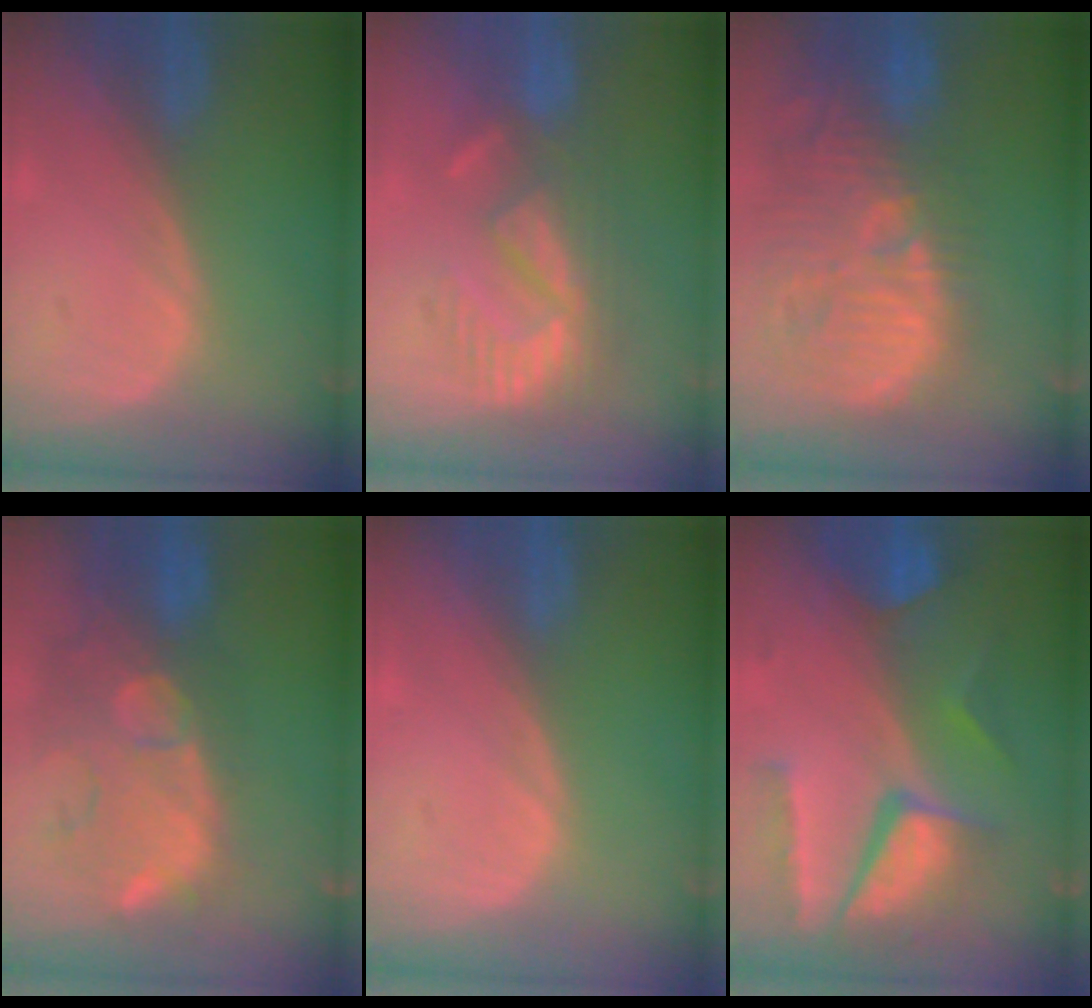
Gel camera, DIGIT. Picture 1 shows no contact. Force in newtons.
{"total": 9.2, "press": 8.0, "slide": 4.6}
{"total": 14.8, "press": 13.1, "slide": 6.9}
{"total": 12.9, "press": 11.3, "slide": 6.2}
{"total": 0.0}
{"total": 10.3, "press": 8.8, "slide": 5.4}